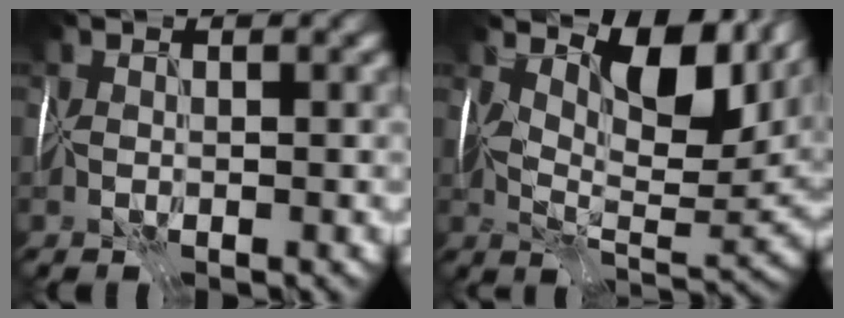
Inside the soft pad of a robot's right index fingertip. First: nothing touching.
{"total": 10.3, "force": [4.5, 5.1, 7.7], "torque": [-0.123, -0.006, 0.079]}